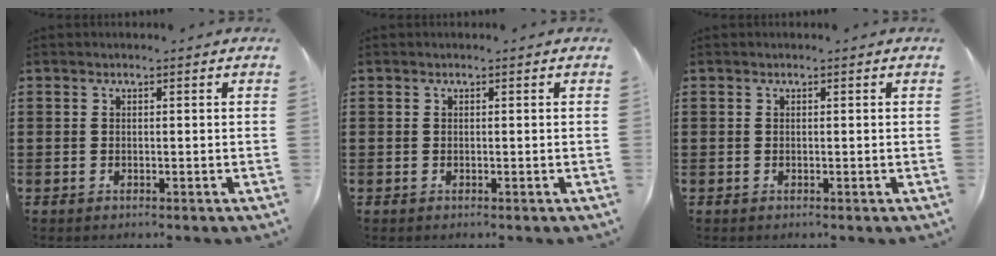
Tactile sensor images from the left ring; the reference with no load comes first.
{"total": 0.0}
{"total": 0.0}